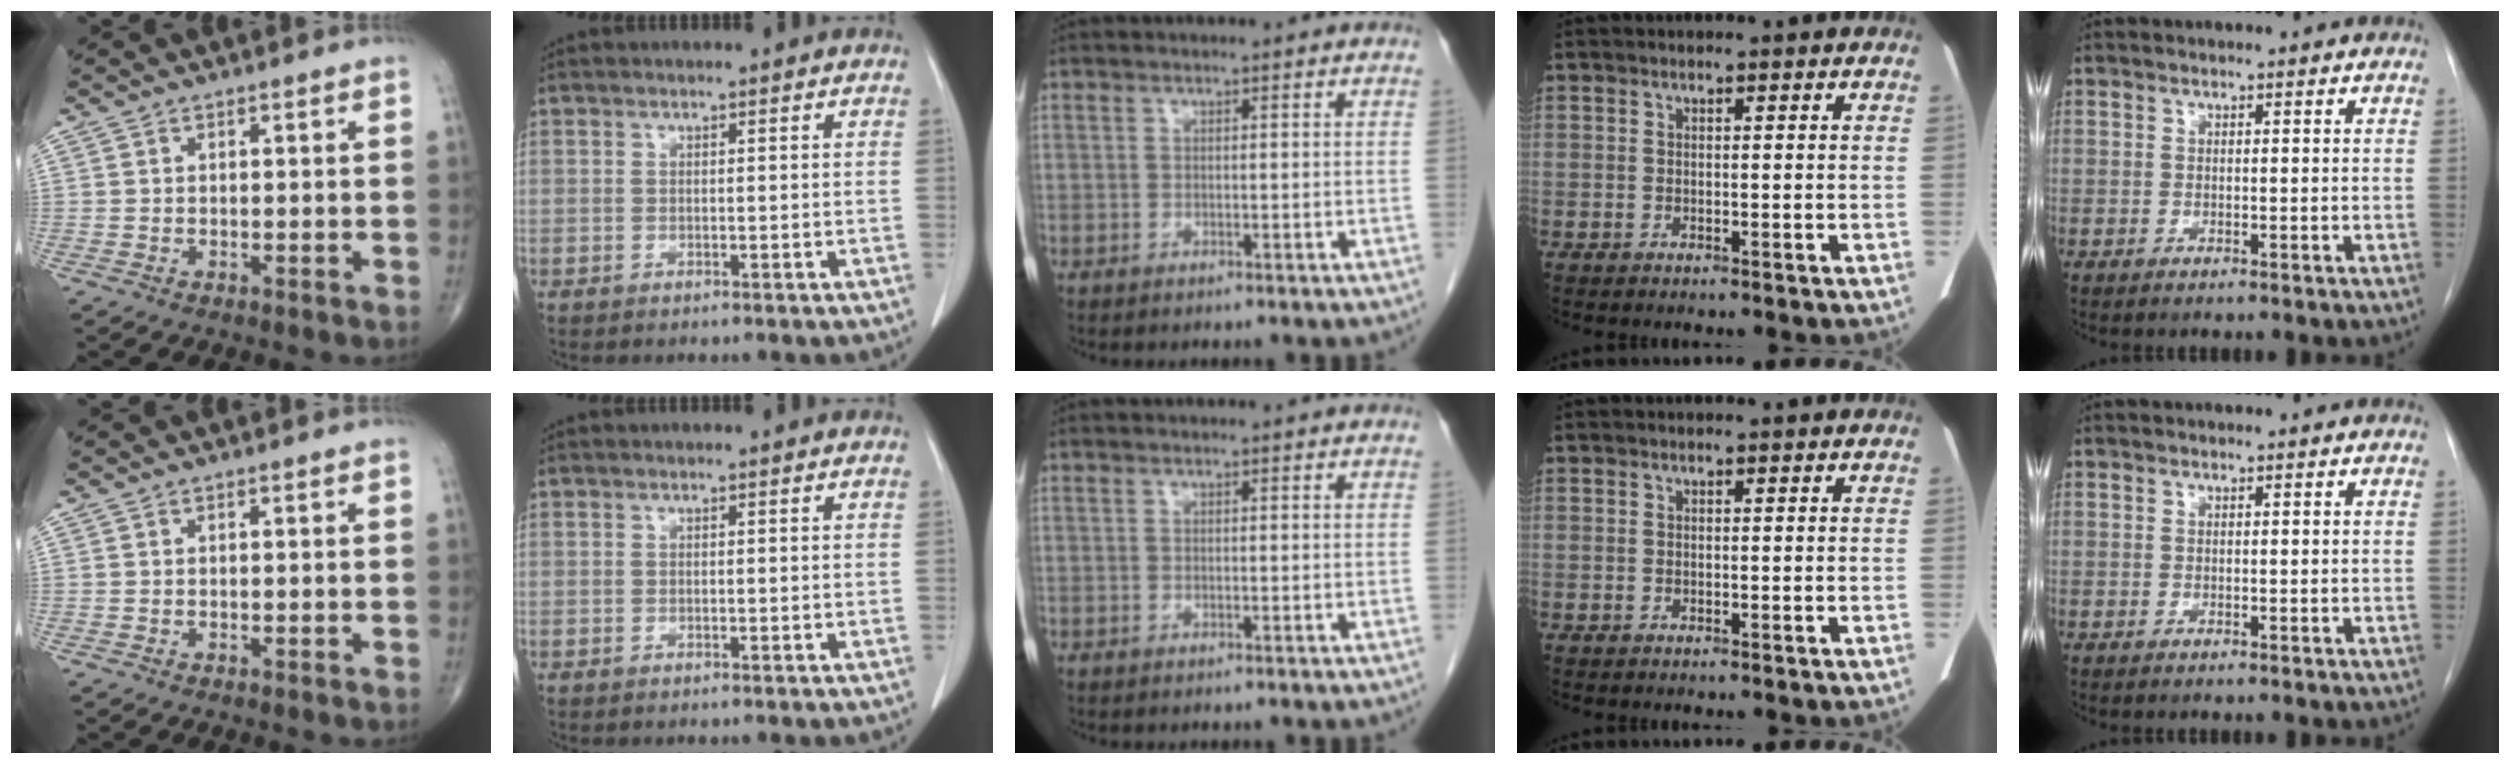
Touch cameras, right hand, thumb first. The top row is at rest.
{}